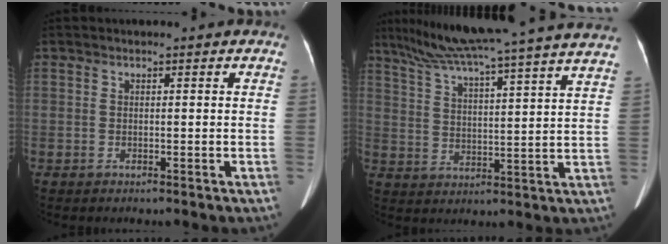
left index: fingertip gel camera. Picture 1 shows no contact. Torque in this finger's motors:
{"motor_torque": [0.33, -0.61, 0.12, 0.15]}